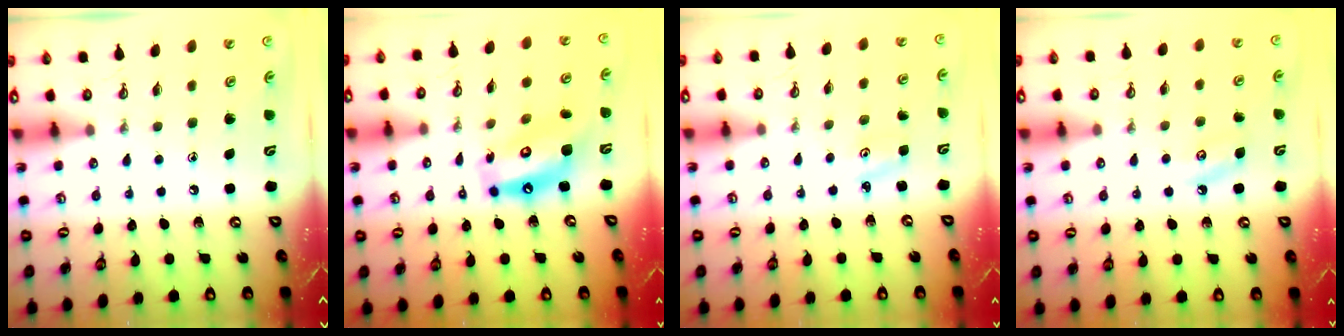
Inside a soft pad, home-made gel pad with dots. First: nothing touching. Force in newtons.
{"total": 14.1, "press": 14.0, "slide": 1.5}
{"total": 2.6, "press": 2.6, "slide": 0.3}
{"total": 4.9, "press": 4.9, "slide": 0.5}